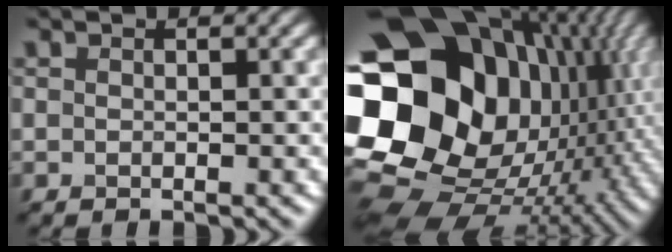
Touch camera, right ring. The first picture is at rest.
{"total": 22.0, "force": [0.7, 17.7, 13.2], "torque": [-0.280, -0.036, 0.028]}